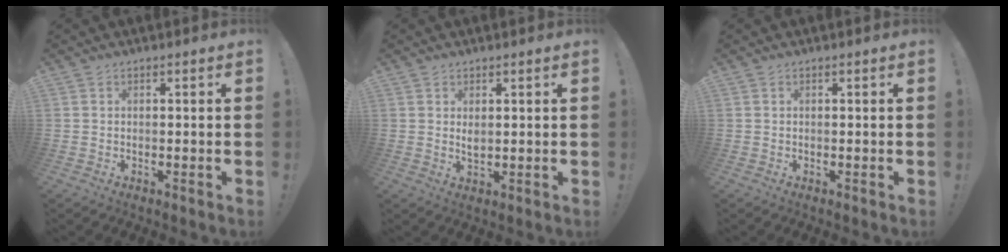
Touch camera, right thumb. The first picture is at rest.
{"total": 2.2, "force": [1.3, 0.9, 1.5], "torque": [-0.009, -0.013, 0.019]}
{"total": 0.0}